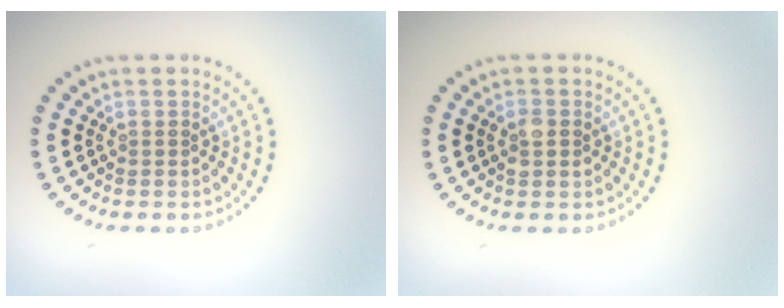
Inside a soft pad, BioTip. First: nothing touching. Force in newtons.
{"total": 1.5, "press": 1.5, "slide": 0.2}